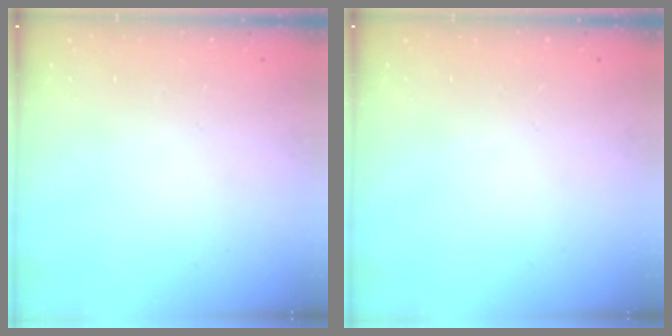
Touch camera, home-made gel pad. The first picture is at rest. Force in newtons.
{"total": 0.0}